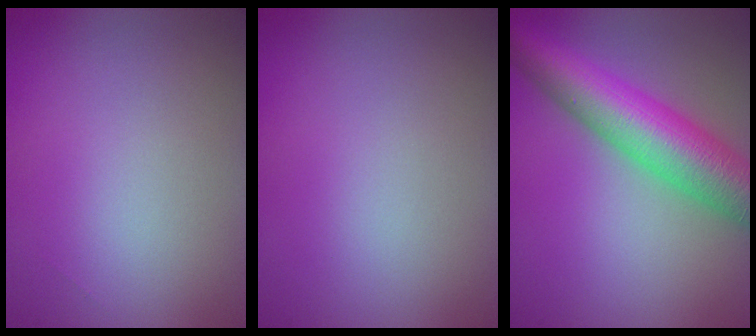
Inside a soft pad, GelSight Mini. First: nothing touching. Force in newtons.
{"total": 0.0}
{"total": 9.3, "press": 9.3, "slide": 0.2}